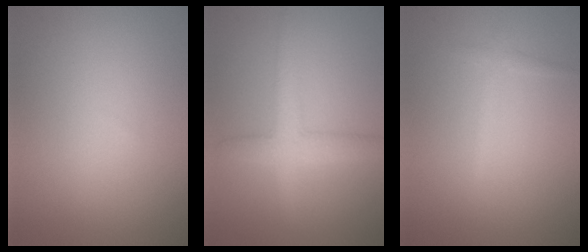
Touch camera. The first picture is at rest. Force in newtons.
{"total": 3.5, "press": 3.5, "slide": 0.2}
{"total": 0.6, "press": 0.6, "slide": 0.1}